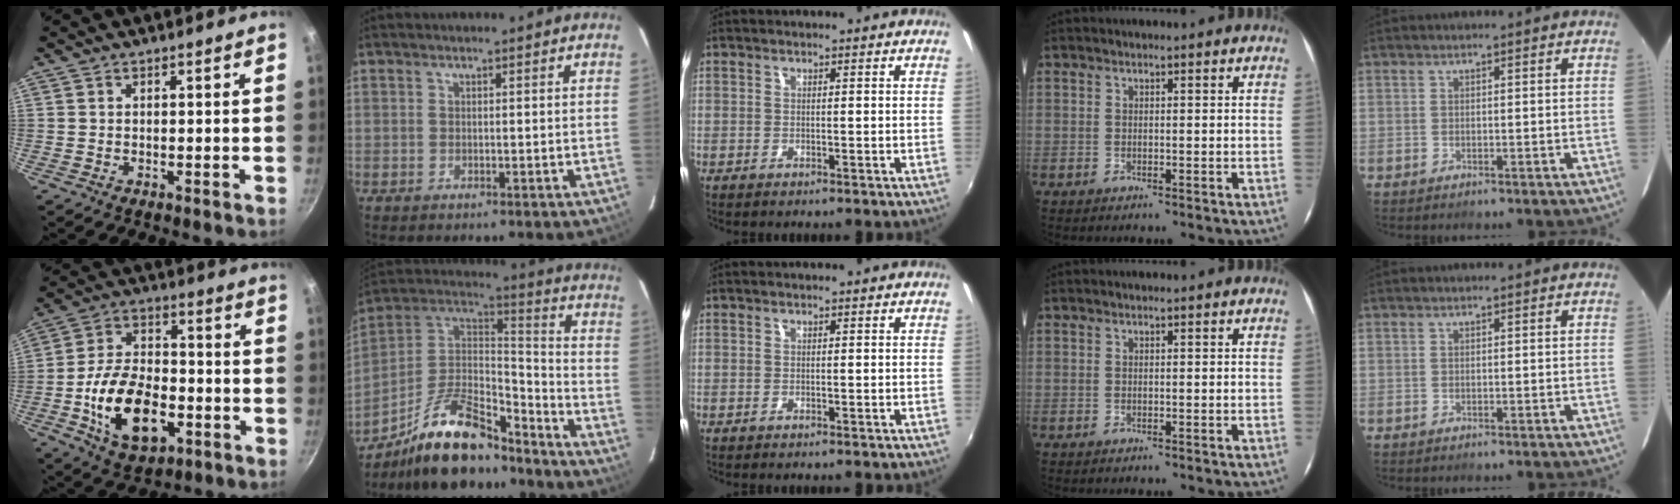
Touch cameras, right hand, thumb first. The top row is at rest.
{"thumb": {"total": 17.5, "force": [-5.3, 10.4, 13.0], "torque": [-0.212, 0.028, -0.089]}, "index": {"total": 18.6, "force": [-13.6, 6.6, 10.7], "torque": [-0.220, 0.013, -0.235]}}